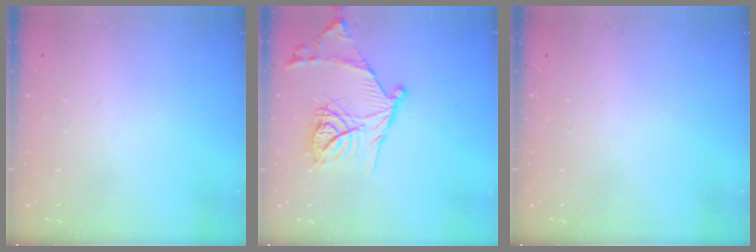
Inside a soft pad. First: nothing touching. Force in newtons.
{"total": 18.4, "press": 18.4, "slide": 1.3}
{"total": 0.0}